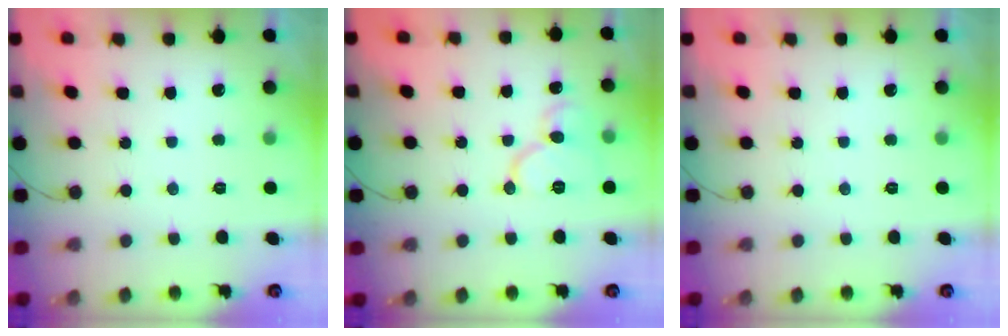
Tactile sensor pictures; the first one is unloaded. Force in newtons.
{"total": 11.1, "press": 11.0, "slide": 1.5}
{"total": 0.0}